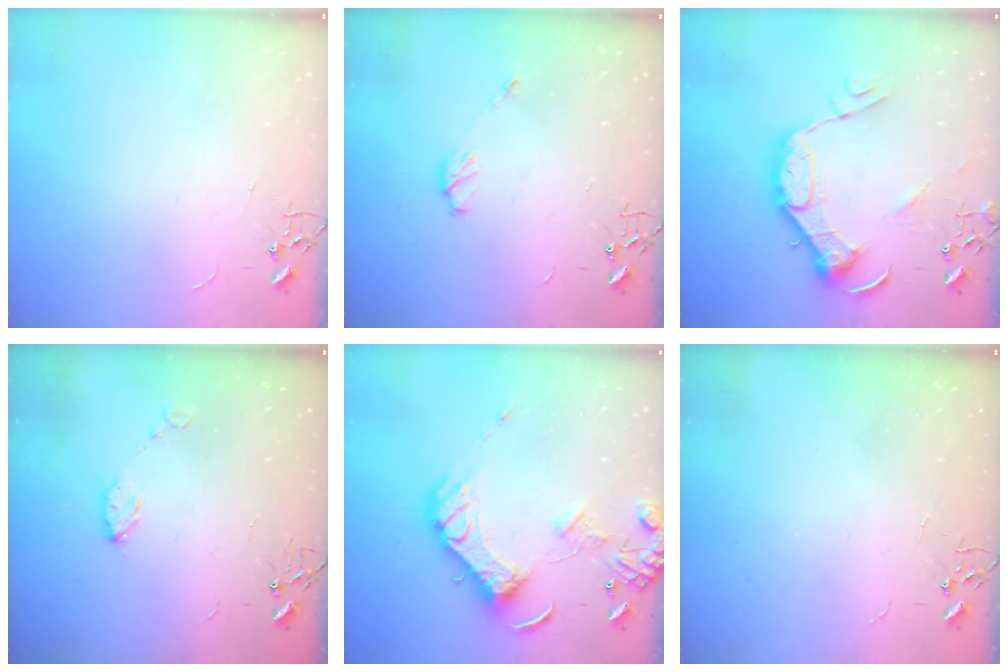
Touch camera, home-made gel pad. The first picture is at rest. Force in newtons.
{"total": 5.5, "press": 5.5, "slide": 0.4}
{"total": 15.6, "press": 15.6, "slide": 1.5}
{"total": 5.1, "press": 5.1, "slide": 0.5}
{"total": 15.3, "press": 15.2, "slide": 2.3}
{"total": 0.0}